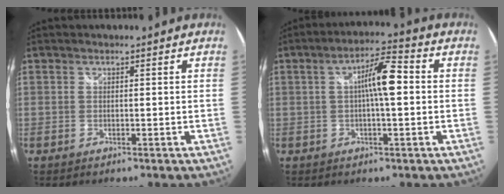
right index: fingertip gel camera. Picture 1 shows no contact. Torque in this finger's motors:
{"motor_torque": [1.09, -0.07, 0.39, 0.11]}